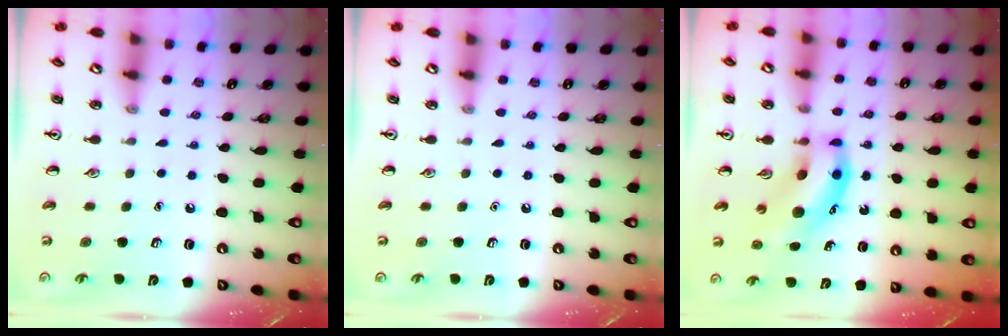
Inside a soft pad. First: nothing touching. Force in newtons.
{"total": 0.0}
{"total": 11.3, "press": 10.9, "slide": 3.1}